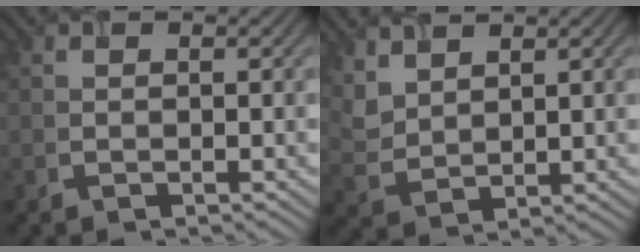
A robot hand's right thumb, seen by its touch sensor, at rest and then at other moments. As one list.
[{"total": 3.9, "force": [3.3, 1.6, 1.3], "torque": [-0.051, -0.001, 0.082]}]